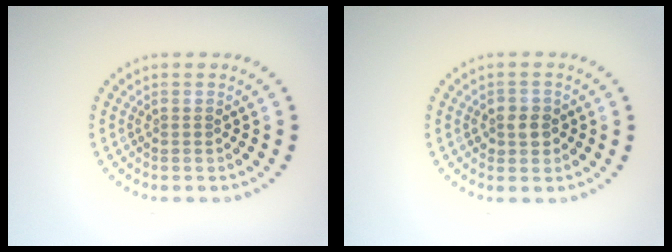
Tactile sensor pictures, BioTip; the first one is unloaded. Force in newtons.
{"total": 2.0, "press": 1.9, "slide": 0.7}